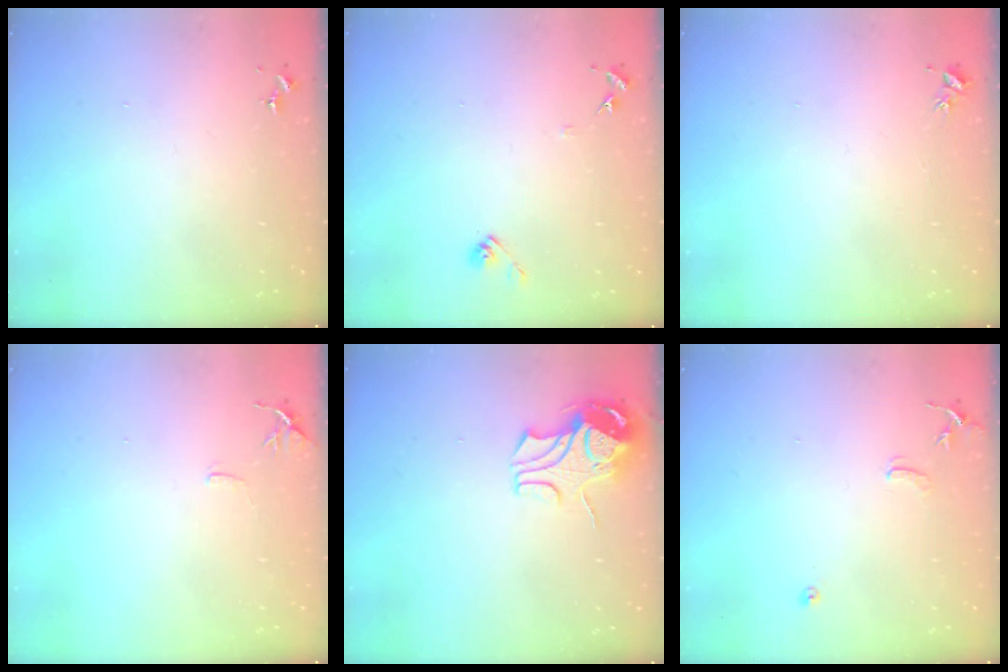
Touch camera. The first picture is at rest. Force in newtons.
{"total": 6.9, "press": 6.9, "slide": 0.7}
{"total": 3.4, "press": 3.4, "slide": 0.5}
{"total": 6.2, "press": 6.1, "slide": 0.7}
{"total": 9.6, "press": 9.5, "slide": 1.3}
{"total": 7.6, "press": 7.6, "slide": 0.6}